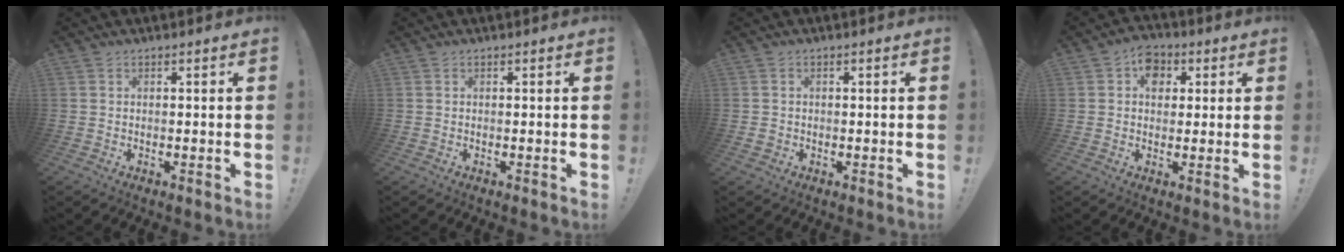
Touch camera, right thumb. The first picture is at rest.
{"total": 0.0}
{"total": 1.4, "force": [-0.3, 1.3, 0.4], "torque": [-0.007, 0.004, -0.005]}
{"total": 7.4, "force": [2.3, 6.0, 3.8], "torque": [-0.046, -0.003, 0.043]}